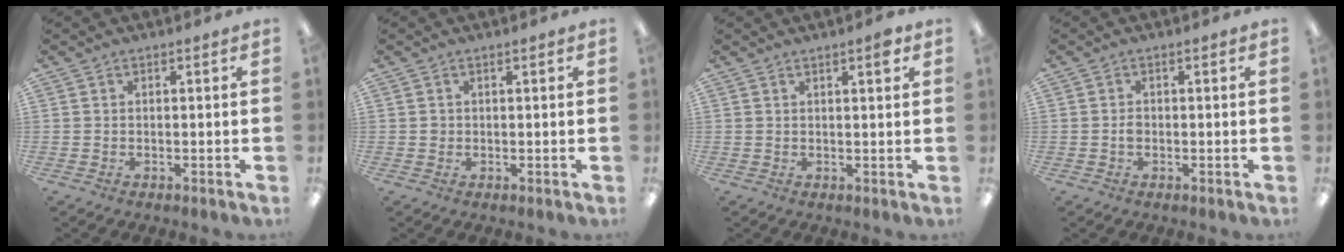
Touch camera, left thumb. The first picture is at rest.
{"total": 0.9, "force": [0.1, 0.8, 0.2], "torque": [-0.003, 0.007, 0.000]}
{"total": 2.7, "force": [1.8, 0.4, 1.9], "torque": [-0.025, -0.004, 0.027]}
{"total": 1.3, "force": [-0.2, 0.8, 1.0], "torque": [-0.019, 0.002, -0.005]}